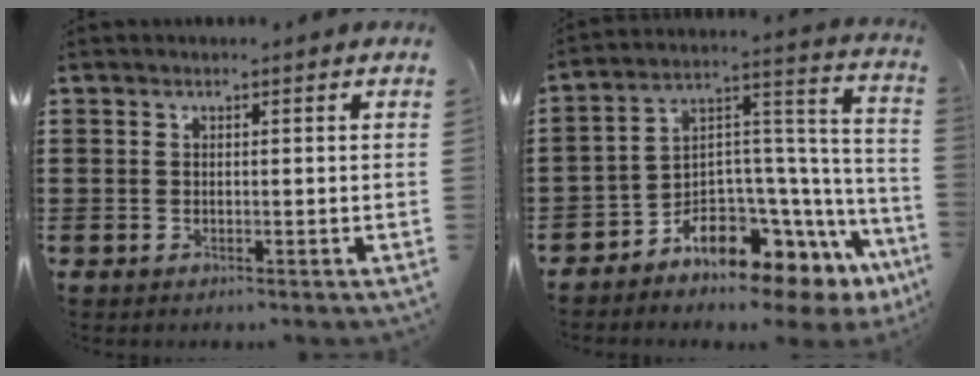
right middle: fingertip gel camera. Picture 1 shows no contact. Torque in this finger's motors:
{"motor_torque": [1.71, 0.41, 0.32, 0.17]}